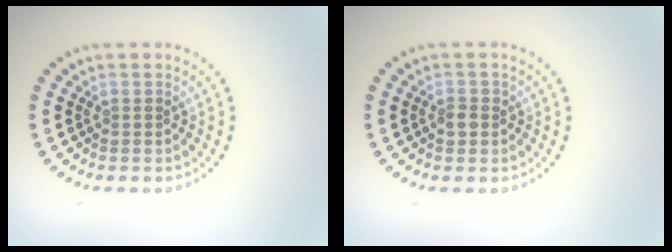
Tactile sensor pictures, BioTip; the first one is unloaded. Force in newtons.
{"total": 1.3, "press": 1.3, "slide": 0.3}